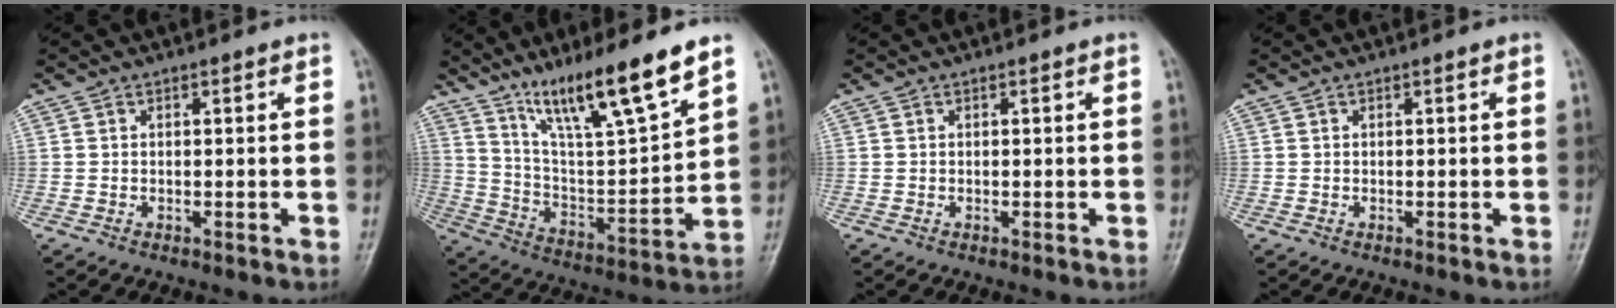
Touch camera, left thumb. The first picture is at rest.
{"total": 17.7, "force": [12.4, 2.2, 12.4], "torque": [-0.193, -0.068, 0.227]}
{"total": 0.0}
{"total": 0.0}